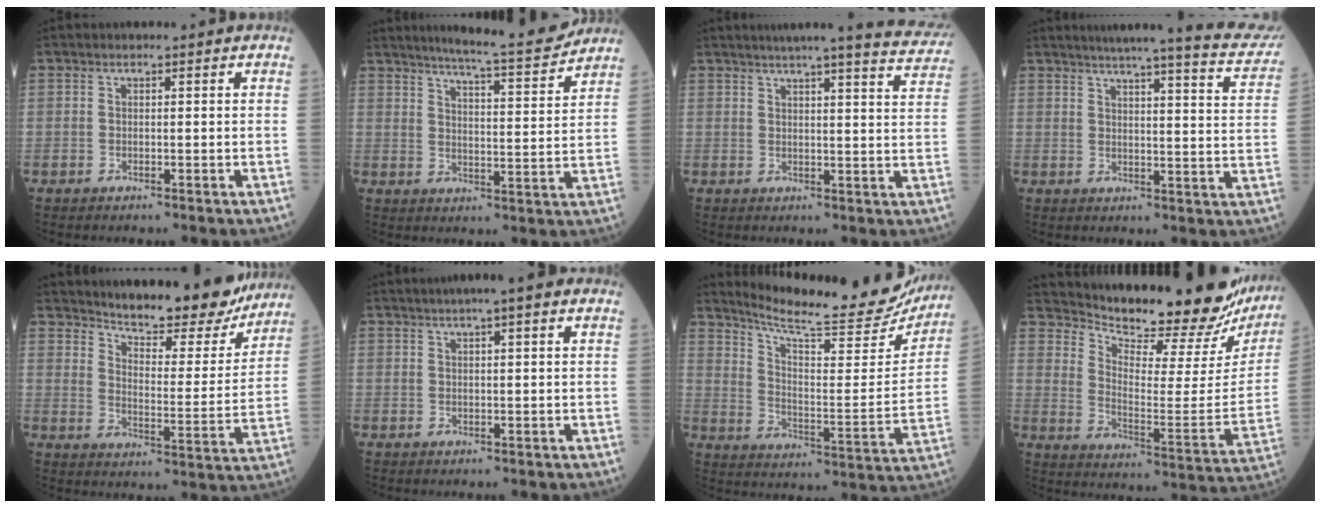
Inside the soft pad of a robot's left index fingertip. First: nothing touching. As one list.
[{"total": 12.4, "force": [11.4, -0.1, 4.8], "torque": [-0.074, -0.012, 0.155]}, {"total": 15.2, "force": [13.9, 0.0, 6.1], "torque": [-0.078, -0.037, 0.151]}, {"total": 19.0, "force": [17.0, 0.3, 8.4], "torque": [-0.108, -0.045, 0.192]}, {"total": 17.5, "force": [16.0, 3.3, 6.3], "torque": [-0.084, -0.029, 0.211]}, {"total": 5.6, "force": [3.5, 0.4, 4.3], "torque": [-0.064, 0.028, 0.051]}, {"total": 22.8, "force": [21.3, 2.7, 7.6], "torque": [-0.122, -0.063, 0.282]}, {"total": 24.7, "force": [23.3, 4.3, 7.1], "torque": [-0.115, -0.093, 0.303]}]